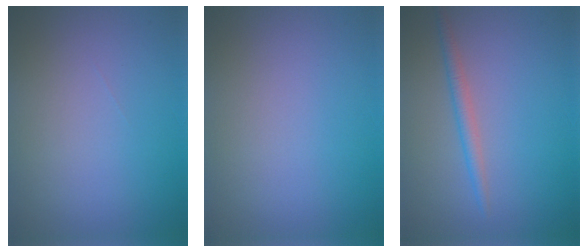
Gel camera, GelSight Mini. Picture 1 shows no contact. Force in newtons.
{"total": 0.0}
{"total": 1.7, "press": 1.7, "slide": 0.0}